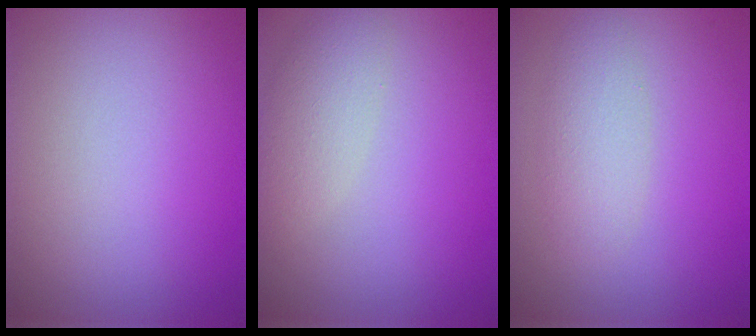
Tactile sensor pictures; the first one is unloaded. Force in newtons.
{"total": 2.7, "press": 2.7, "slide": 0.2}
{"total": 2.5, "press": 2.5, "slide": 0.2}